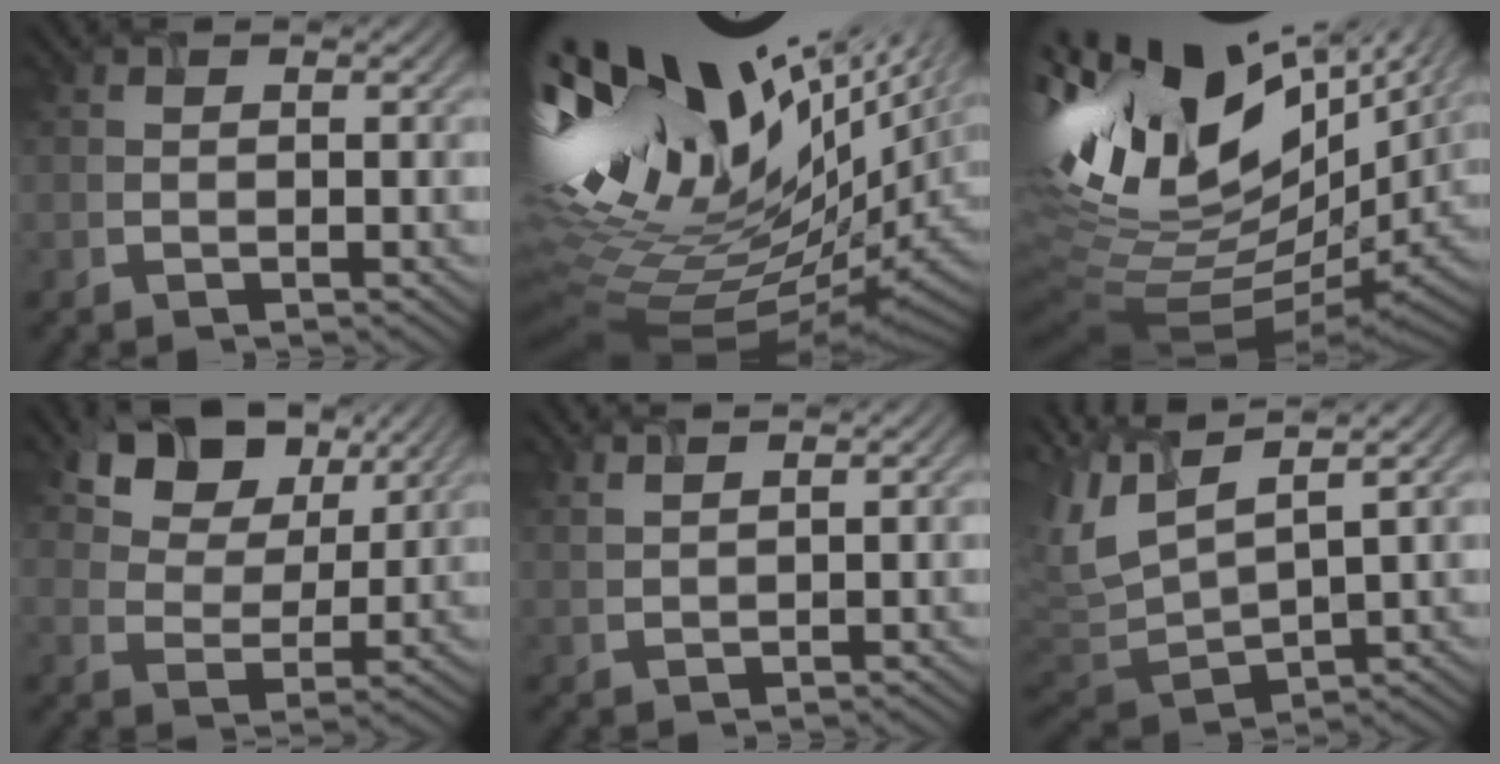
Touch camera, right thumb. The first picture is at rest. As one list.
[{"total": 19.4, "force": [5.7, 8.0, 16.7], "torque": [-0.309, -0.005, 0.135]}, {"total": 18.1, "force": [6.8, 8.2, 14.6], "torque": [-0.297, 0.019, 0.138]}, {"total": 10.7, "force": [7.1, 6.2, 5.0], "torque": [-0.110, 0.006, 0.118]}, {"total": 2.8, "force": [2.7, -0.1, 0.6], "torque": [-0.015, 0.005, 0.055]}, {"total": 7.7, "force": [4.6, 1.9, 5.9], "torque": [-0.157, 0.016, 0.091]}]